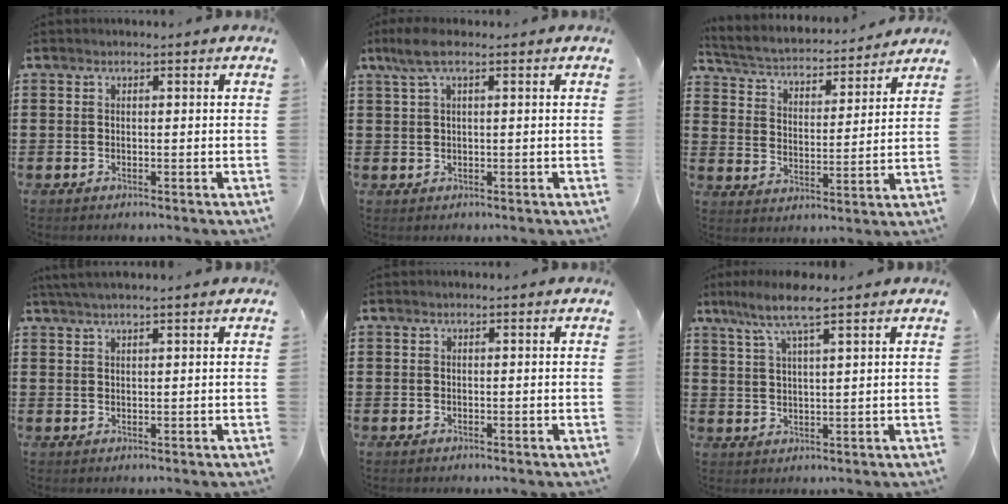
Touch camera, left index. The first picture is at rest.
{"total": 3.2, "force": [1.2, 0.7, 2.9], "torque": [-0.072, -0.002, 0.017]}
{"total": 3.2, "force": [3.2, 0.4, 0.6], "torque": [-0.032, -0.030, 0.044]}
{"total": 2.0, "force": [1.7, -0.2, 1.1], "torque": [-0.022, 0.002, 0.032]}
{"total": 0.0}
{"total": 6.4, "force": [4.5, 0.5, 4.6], "torque": [-0.102, -0.006, 0.078]}